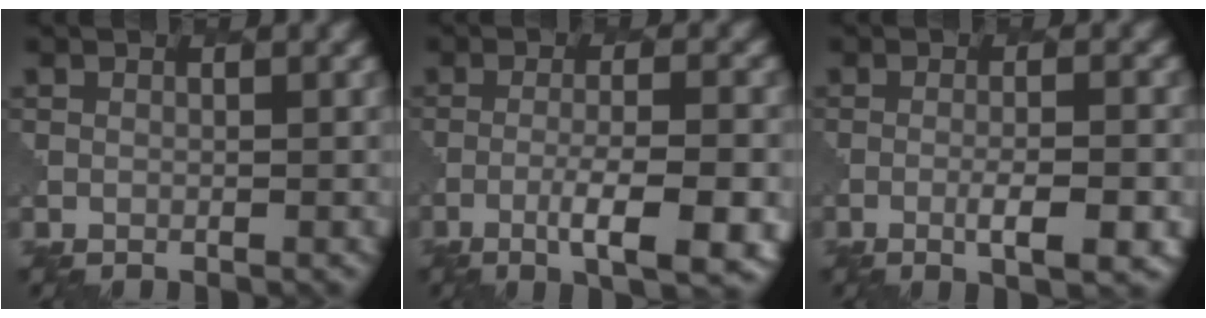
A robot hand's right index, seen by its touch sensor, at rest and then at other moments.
{"total": 6.5, "force": [-2.7, 1.4, 5.8], "torque": [-0.092, 0.001, -0.042]}
{"total": 3.5, "force": [-1.0, 0.7, 3.3], "torque": [-0.051, 0.002, -0.016]}